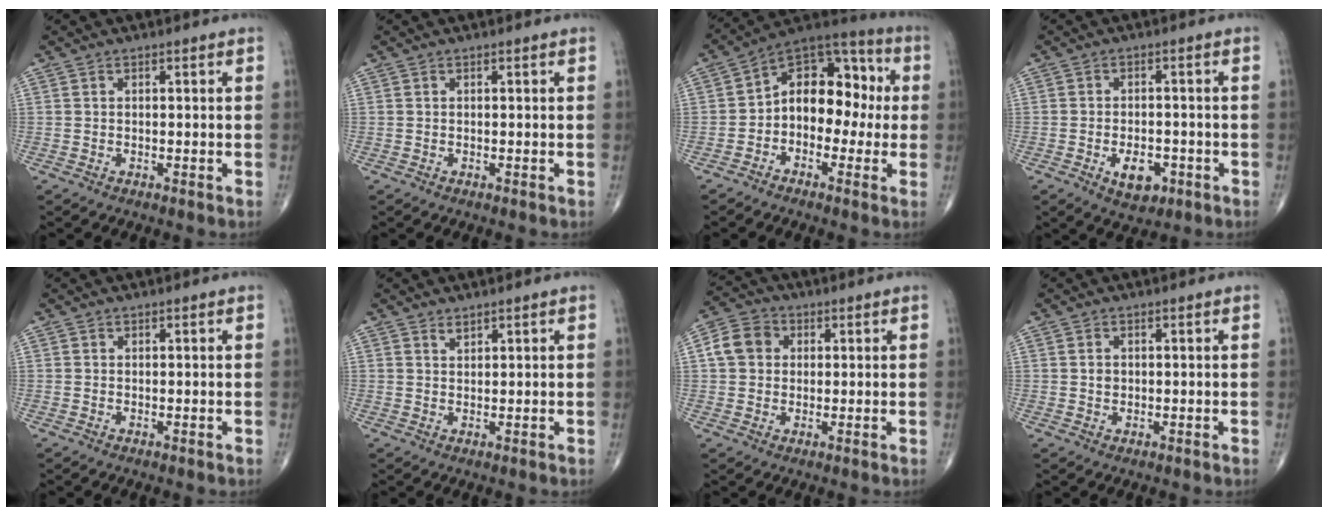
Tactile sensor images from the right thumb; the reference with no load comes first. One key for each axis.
{"total": 0.0}
{"total": 13.8, "fx": -0.7, "fy": 9.4, "fz": 10.1, "tx": -0.108, "ty": 0.050, "tz": -0.030}
{"total": 5.8, "fx": -2.3, "fy": 3.4, "fz": 4.1, "tx": -0.049, "ty": 0.006, "tz": -0.029}
{"total": 0.0}
{"total": 1.2, "fx": 1.1, "fy": 0.3, "fz": 0.3, "tx": -0.001, "ty": -0.010, "tz": 0.019}
{"total": 6.7, "fx": 1.2, "fy": 5.6, "fz": 3.3, "tx": -0.054, "ty": 0.011, "tz": 0.013}
{"total": 1.4, "fx": 0.2, "fy": 1.1, "fz": 0.8, "tx": -0.012, "ty": 0.000, "tz": 0.006}